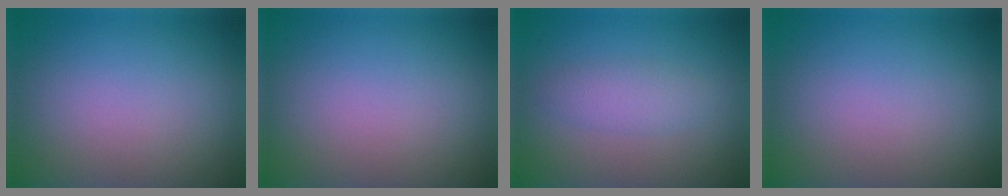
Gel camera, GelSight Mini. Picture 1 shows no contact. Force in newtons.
{"total": 0.0}
{"total": 2.0, "press": 2.0, "slide": 0.0}
{"total": 0.0}